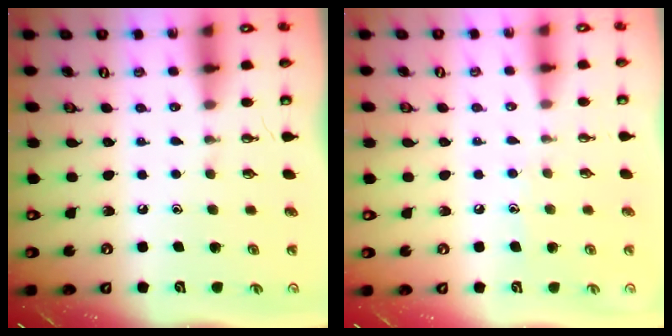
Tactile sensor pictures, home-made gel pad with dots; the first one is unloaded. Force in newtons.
{"total": 4.9, "press": 4.9, "slide": 0.6}